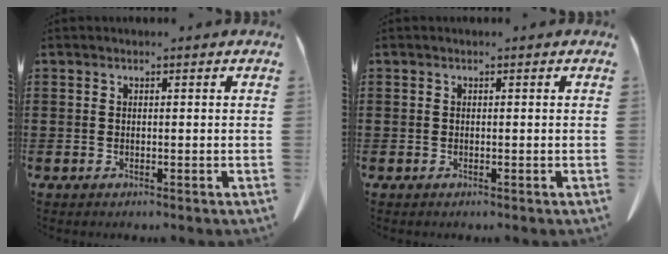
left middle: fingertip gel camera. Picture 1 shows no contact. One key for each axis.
{"total": 0.0}